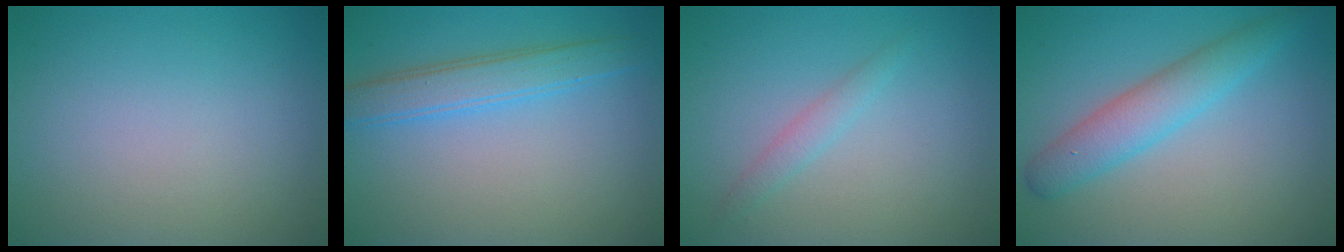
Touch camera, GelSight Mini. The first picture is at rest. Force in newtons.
{"total": 4.4, "press": 4.4, "slide": 0.2}
{"total": 1.3, "press": 1.3, "slide": 0.1}
{"total": 3.9, "press": 3.9, "slide": 0.1}